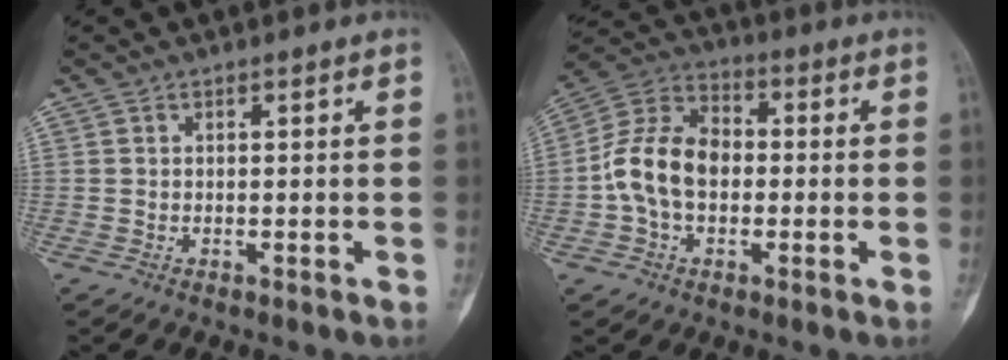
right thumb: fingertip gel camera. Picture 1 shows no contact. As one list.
[{"total": 12.8, "force": [-1.2, 8.9, 9.1], "torque": [-0.164, 0.037, -0.031]}]